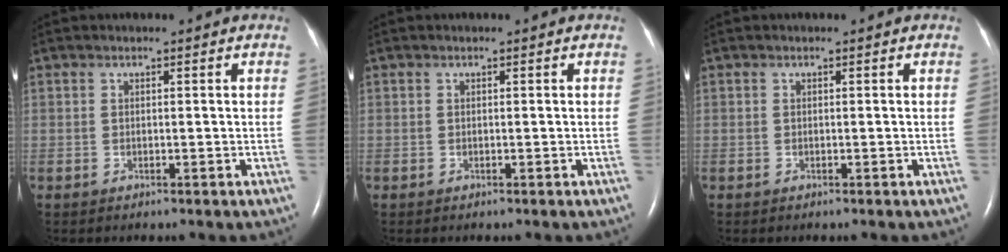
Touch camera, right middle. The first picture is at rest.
{"total": 0.0}
{"total": 0.0}